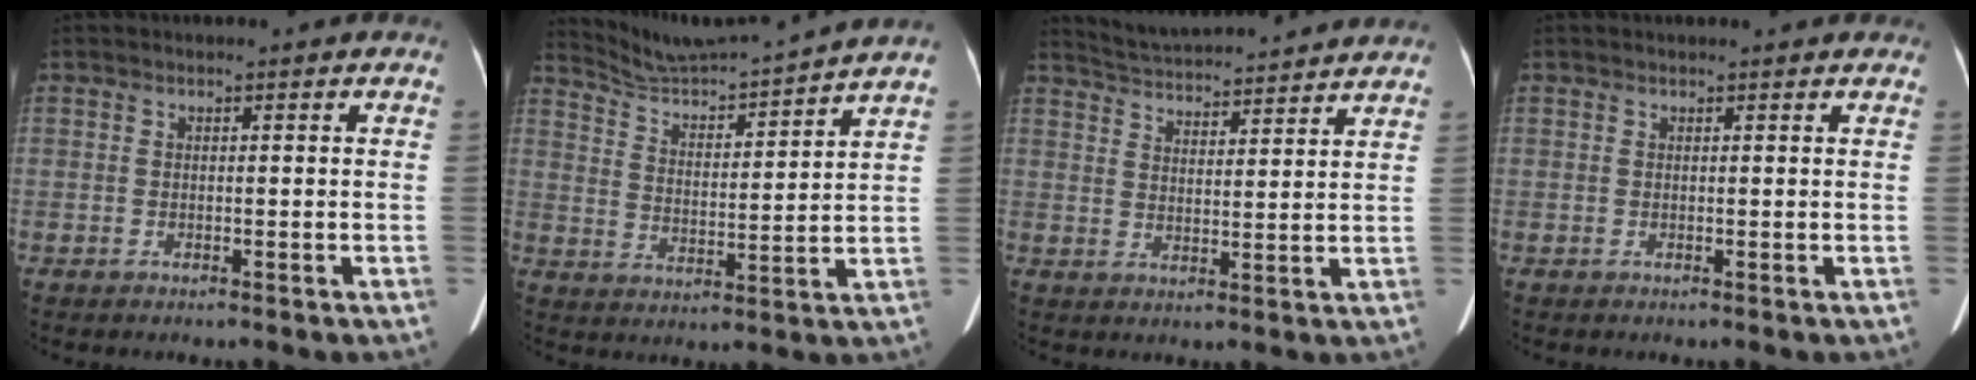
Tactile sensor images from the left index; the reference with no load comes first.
{"total": 12.4, "force": [11.9, -1.8, 2.8], "torque": [-0.058, -0.007, 0.197]}
{"total": 13.5, "force": [12.9, 0.9, 3.8], "torque": [-0.074, 0.025, 0.188]}
{"total": 3.4, "force": [3.1, 1.0, 1.1], "torque": [-0.012, 0.023, 0.031]}